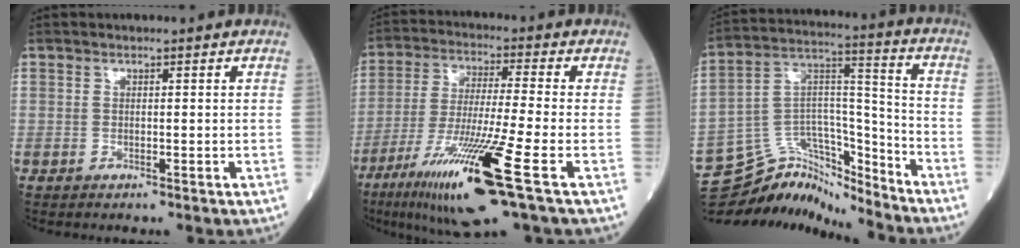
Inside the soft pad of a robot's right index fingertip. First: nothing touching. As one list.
[{"total": 16.3, "force": [-7.8, -0.3, 14.3], "torque": [-0.274, -0.043, -0.142]}, {"total": 14.1, "force": [-13.7, 3.1, 1.8], "torque": [-0.031, 0.068, -0.238]}]